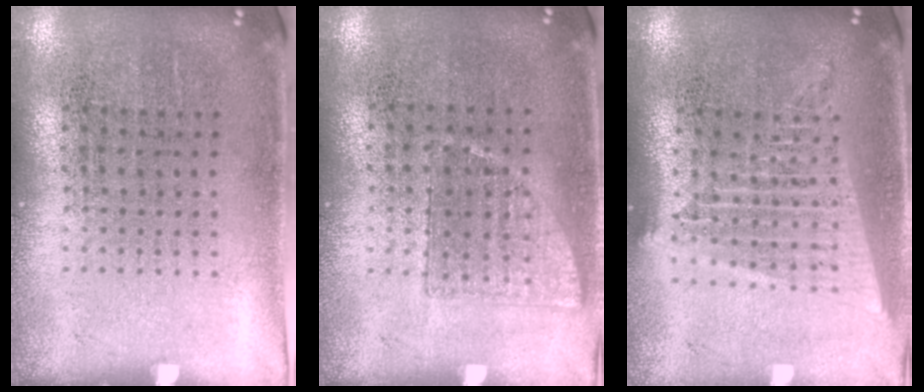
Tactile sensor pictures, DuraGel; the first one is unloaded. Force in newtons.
{"total": 0.7, "press": 0.7, "slide": 0.2}
{"total": 1.8, "press": 1.6, "slide": 0.9}